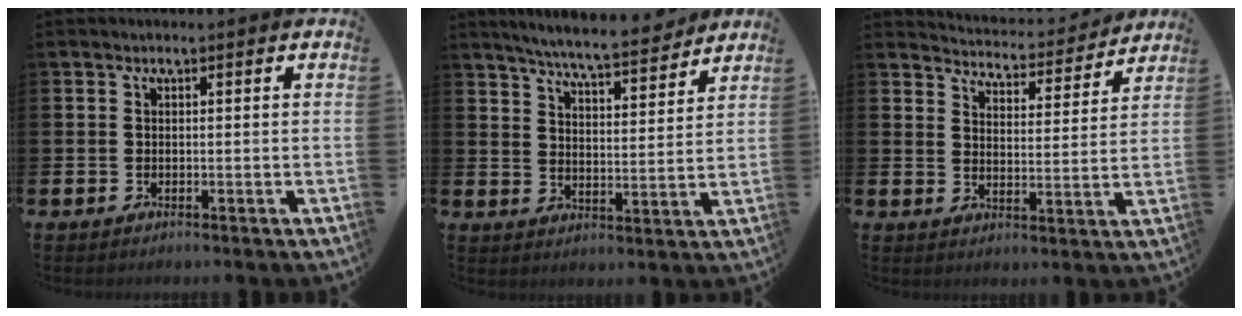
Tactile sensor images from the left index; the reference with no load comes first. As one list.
[{"total": 7.0, "force": [6.7, 0.3, 2.1], "torque": [-0.051, -0.047, 0.114]}, {"total": 4.7, "force": [4.7, 0.5, 0.2], "torque": [-0.022, -0.039, 0.077]}]